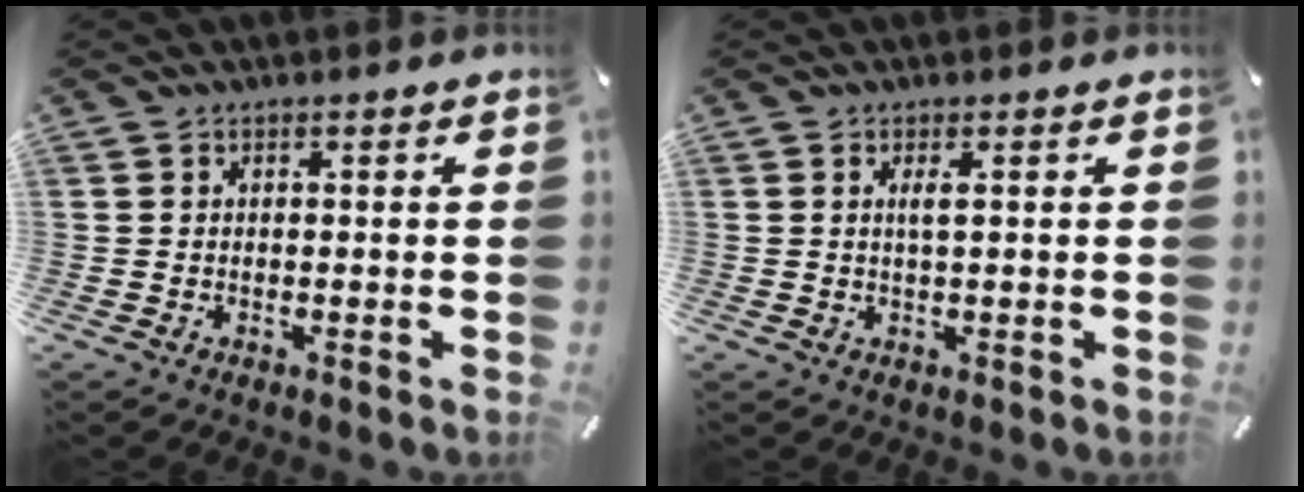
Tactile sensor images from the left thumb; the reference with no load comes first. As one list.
[{"total": 2.2, "force": [0.5, 0.5, 2.1], "torque": [-0.043, 0.002, 0.006]}]